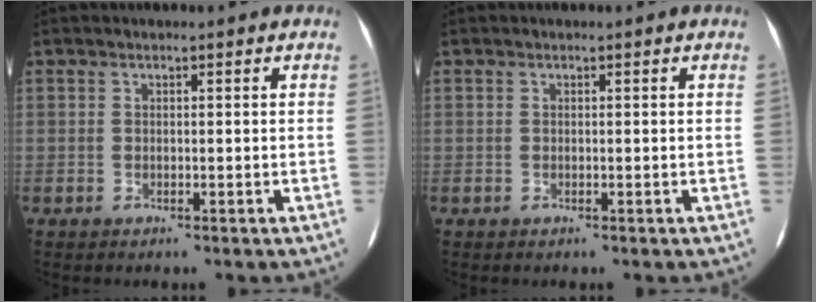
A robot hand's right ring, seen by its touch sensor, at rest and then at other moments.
{"total": 0.0}